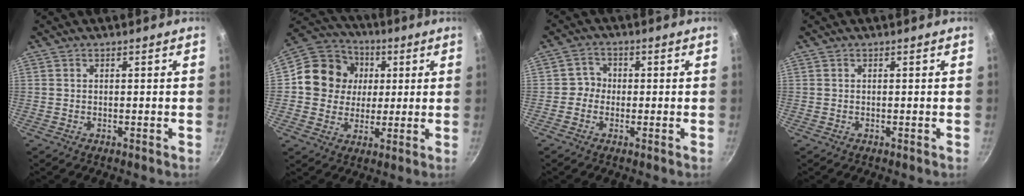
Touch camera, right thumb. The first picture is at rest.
{"total": 13.8, "force": [2.3, 12.6, 5.2], "torque": [-0.063, 0.014, 0.025]}
{"total": 3.1, "force": [-0.5, 2.9, 0.8], "torque": [0.013, 0.009, -0.018]}
{"total": 0.0}